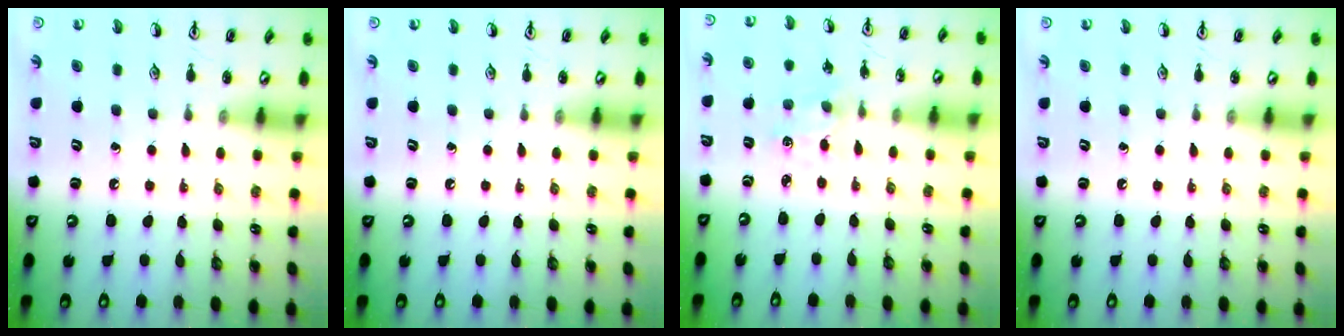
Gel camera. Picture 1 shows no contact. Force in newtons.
{"total": 0.0}
{"total": 0.7, "press": 0.7, "slide": 0.2}
{"total": 0.0}